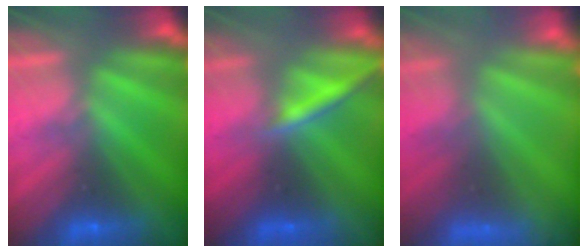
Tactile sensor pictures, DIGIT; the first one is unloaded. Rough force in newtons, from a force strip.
{"total": 2.2}
{"total": 8.6}